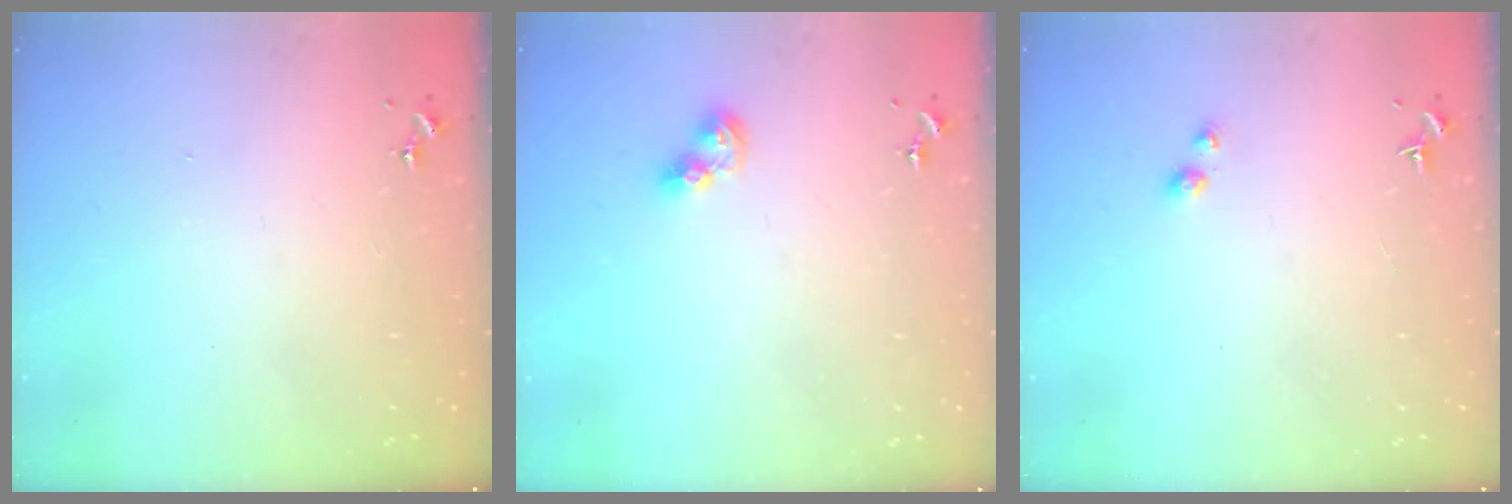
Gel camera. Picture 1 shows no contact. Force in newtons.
{"total": 7.9, "press": 7.9, "slide": 0.9}
{"total": 2.8, "press": 2.8, "slide": 0.3}